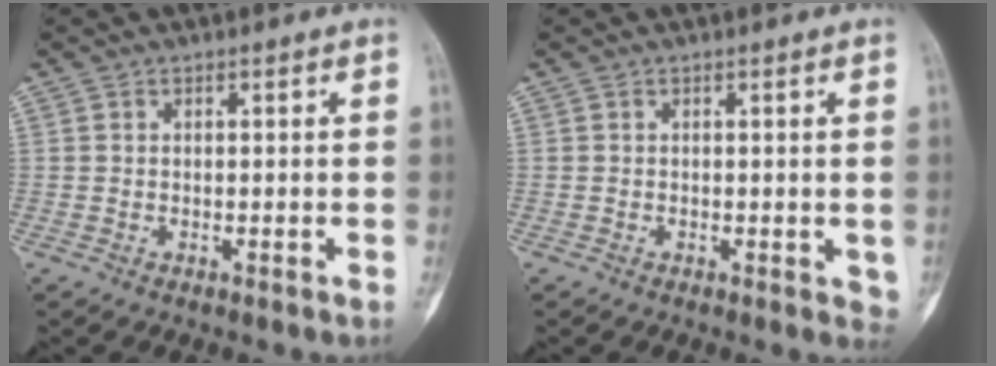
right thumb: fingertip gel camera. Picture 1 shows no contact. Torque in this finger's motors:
{"motor_torque": [0.36, 0.85, 0.39, -0.23, -0.06]}